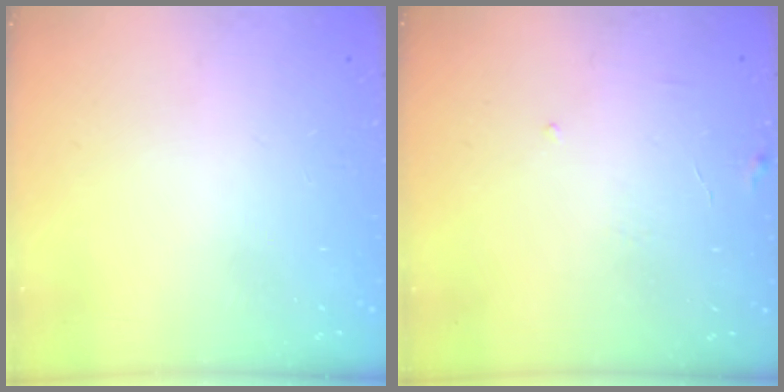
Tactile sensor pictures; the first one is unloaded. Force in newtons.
{"total": 6.7, "press": 6.7, "slide": 0.4}